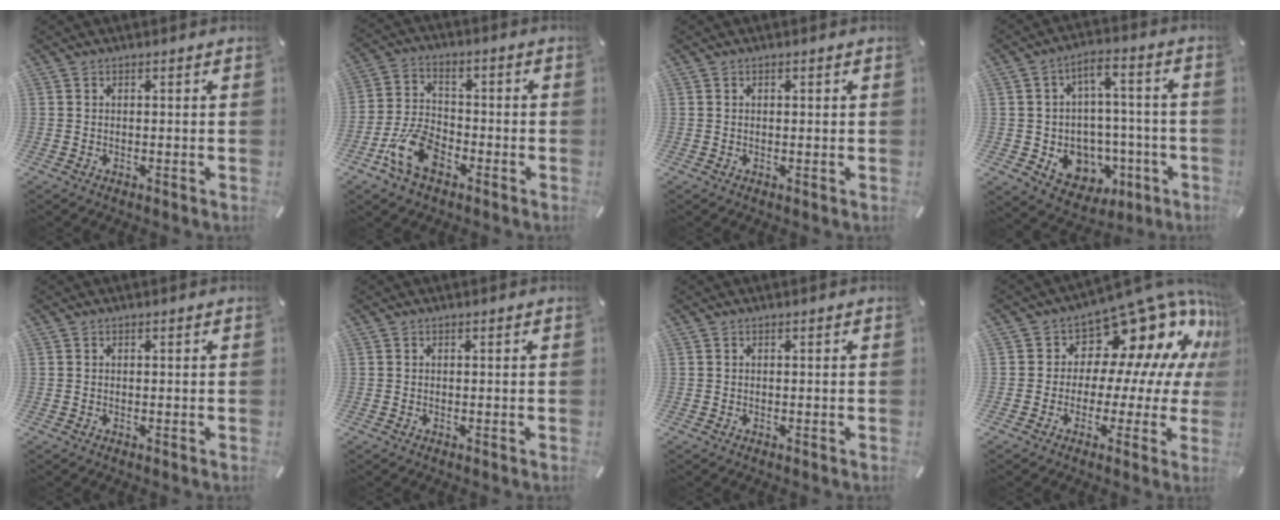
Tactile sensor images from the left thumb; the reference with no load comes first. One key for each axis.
{"total": 11.4, "fx": -5.1, "fy": 7.7, "fz": 6.8, "tx": -0.153, "ty": 0.022, "tz": -0.095}
{"total": 0.5, "fx": 0.2, "fy": 0.3, "fz": 0.4, "tx": -0.008, "ty": 0.000, "tz": 0.003}
{"total": 9.9, "fx": -1.1, "fy": 9.1, "fz": 3.9, "tx": -0.039, "ty": -0.001, "tz": -0.007}
{"total": 0.0}
{"total": 0.0}
{"total": 0.0}
{"total": 15.3, "fx": 9.8, "fy": 8.9, "fz": 7.7, "tx": -0.112, "ty": -0.098, "tz": 0.168}